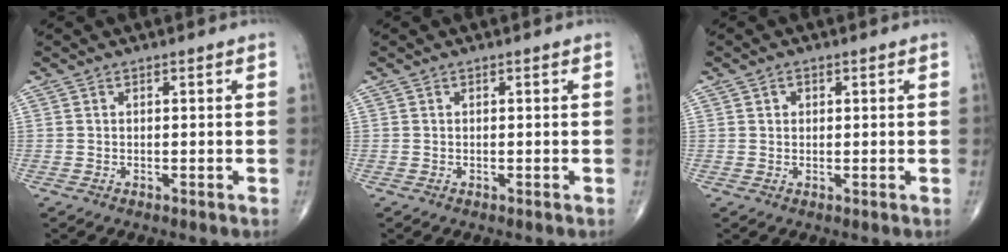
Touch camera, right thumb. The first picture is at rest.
{"total": 0.0}
{"total": 1.4, "force": [0.5, 1.1, 0.6], "torque": [-0.002, 0.000, 0.005]}